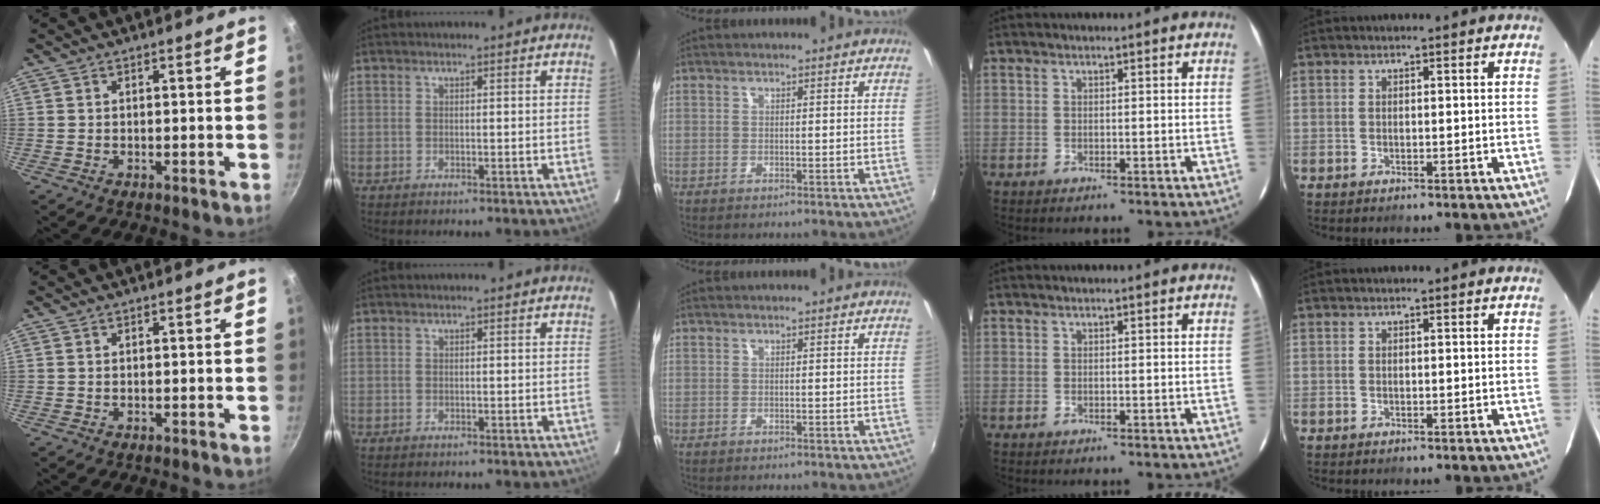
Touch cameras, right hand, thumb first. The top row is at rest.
{}